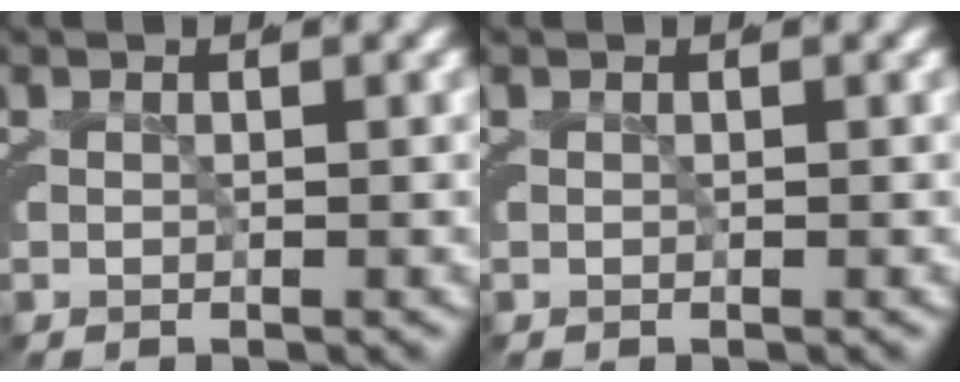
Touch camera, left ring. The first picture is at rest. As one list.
[{"total": 0.0}]